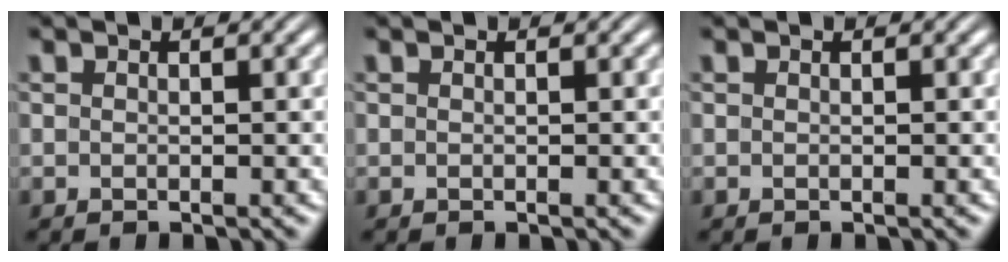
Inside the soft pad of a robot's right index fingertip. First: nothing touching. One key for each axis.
{"total": 0.0}
{"total": 0.0}